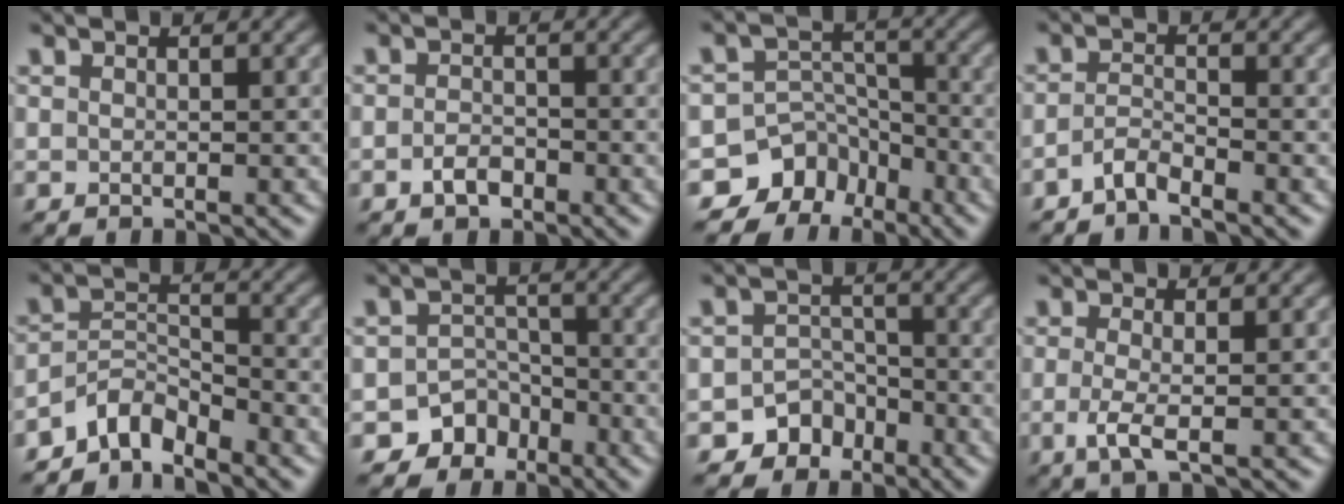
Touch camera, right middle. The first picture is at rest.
{"total": 1.8, "force": [-1.0, 1.1, 1.0], "torque": [-0.019, 0.003, -0.021]}
{"total": 7.2, "force": [-5.3, 4.8, 0.9], "torque": [0.008, 0.004, -0.085]}
{"total": 1.9, "force": [-1.6, 0.3, 1.0], "torque": [-0.021, 0.004, -0.038]}
{"total": 3.7, "force": [-3.3, 1.3, 1.2], "torque": [-0.018, 0.007, -0.072]}
{"total": 4.6, "force": [-3.2, 3.3, 0.4], "torque": [0.023, 0.008, -0.049]}
{"total": 4.1, "force": [-2.9, 2.9, 0.4], "torque": [0.020, 0.009, -0.046]}
{"total": 2.6, "force": [-0.6, 0.6, 2.5], "torque": [-0.057, -0.009, -0.015]}